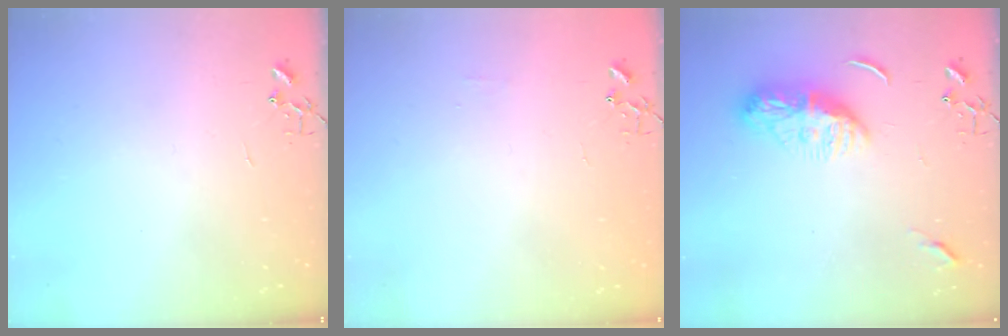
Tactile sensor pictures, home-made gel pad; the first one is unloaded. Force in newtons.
{"total": 3.9, "press": 3.8, "slide": 0.6}
{"total": 12.5, "press": 12.5, "slide": 1.1}